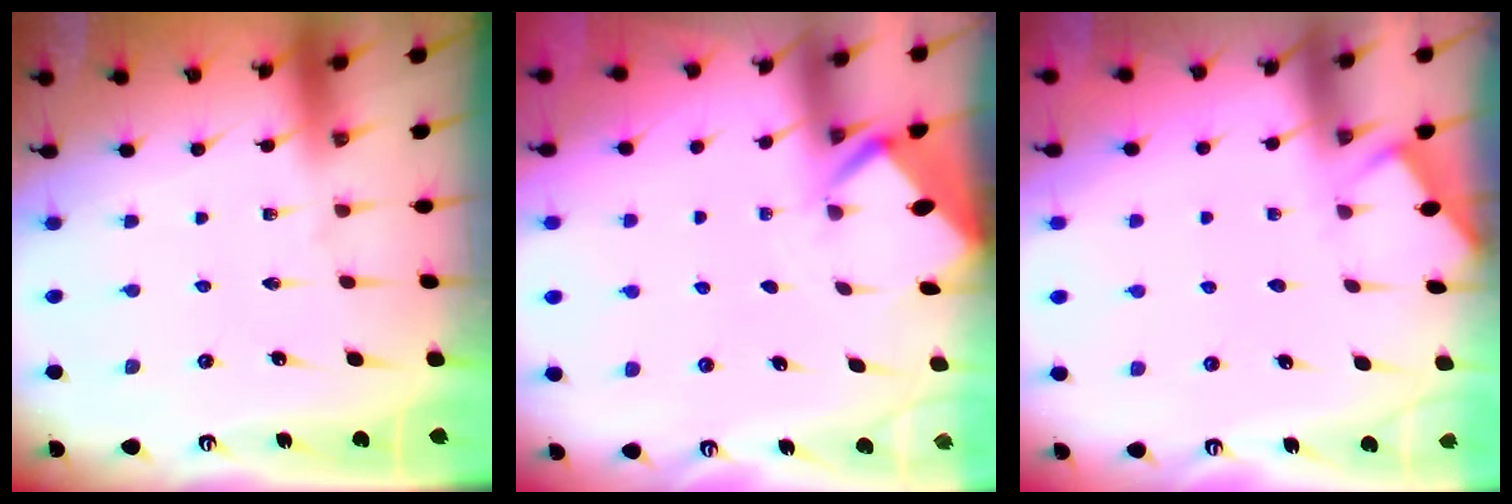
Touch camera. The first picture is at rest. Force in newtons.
{"total": 2.8, "press": 2.8, "slide": 0.2}
{"total": 2.8, "press": 2.8, "slide": 0.3}